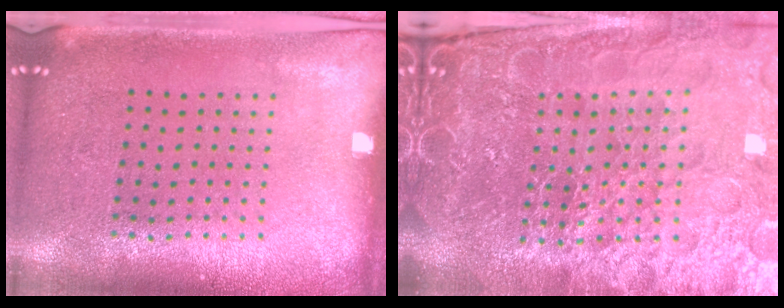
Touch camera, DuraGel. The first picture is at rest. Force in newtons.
{"total": 6.7, "press": 6.0, "slide": 3.1}